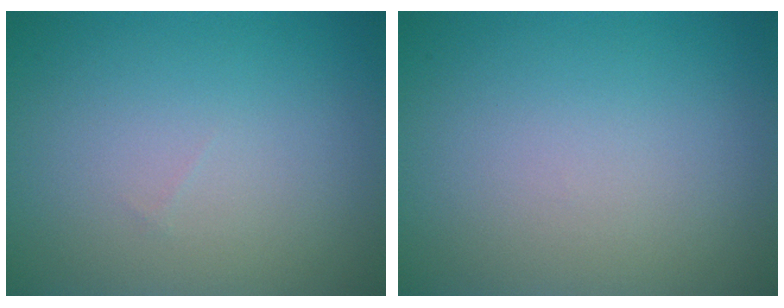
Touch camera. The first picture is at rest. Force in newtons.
{"total": 0.0}